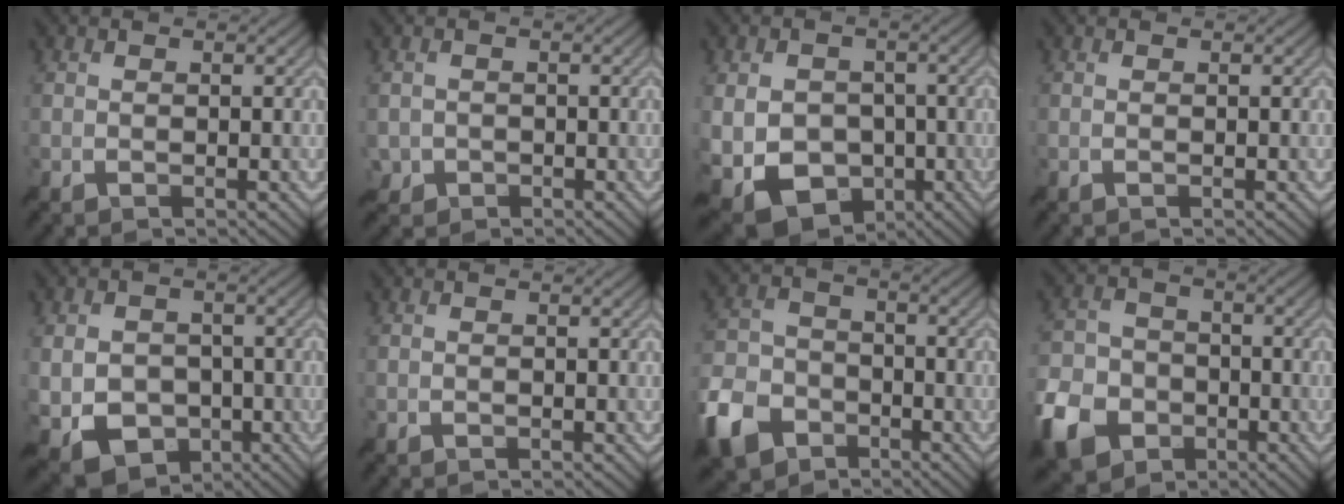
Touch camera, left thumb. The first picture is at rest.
{"total": 2.1, "force": [-0.7, 1.9, 0.0], "torque": [0.003, -0.009, -0.018]}
{"total": 9.8, "force": [-2.4, 7.7, 5.6], "torque": [-0.129, -0.034, -0.035]}
{"total": 0.0}
{"total": 7.2, "force": [-1.9, 5.8, 4.0], "torque": [-0.097, -0.025, -0.029]}
{"total": 0.0}
{"total": 9.3, "force": [-5.7, 5.9, 4.3], "torque": [-0.114, -0.013, -0.132]}
{"total": 9.4, "force": [-5.0, 6.7, 4.3], "torque": [-0.114, -0.017, -0.113]}